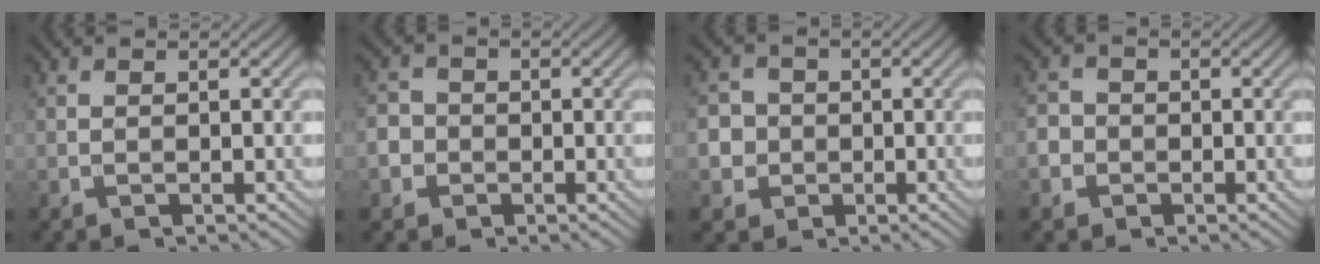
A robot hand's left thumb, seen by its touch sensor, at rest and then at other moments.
{"total": 3.5, "force": [-1.1, 3.3, 0.8], "torque": [-0.015, 0.001, -0.038]}
{"total": 5.2, "force": [-0.6, 5.0, 1.2], "torque": [-0.036, 0.012, -0.038]}
{"total": 3.2, "force": [-1.1, 2.9, 0.7], "torque": [-0.011, 0.000, -0.036]}